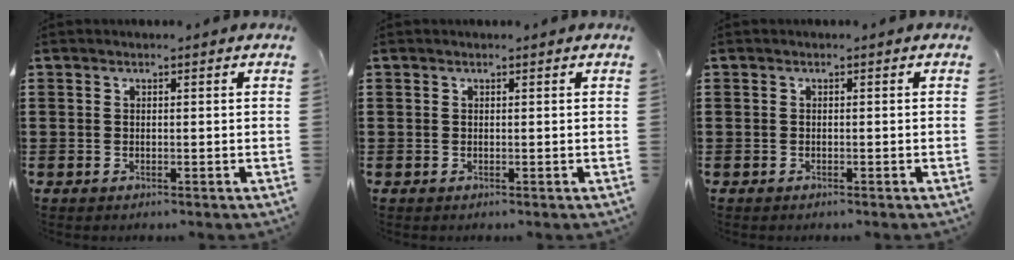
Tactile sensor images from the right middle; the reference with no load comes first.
{"total": 0.0}
{"total": 0.6, "force": [-0.5, 0.2, 0.0], "torque": [0.000, 0.000, -0.011]}